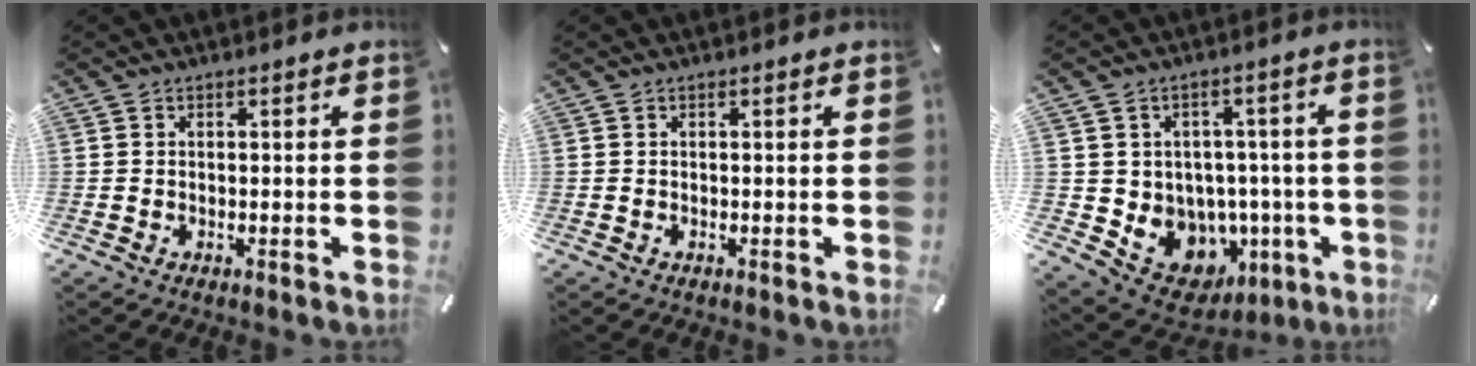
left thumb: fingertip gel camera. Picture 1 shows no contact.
{"total": 0.0}
{"total": 9.6, "force": [-2.4, 8.8, 3.1], "torque": [-0.034, -0.004, -0.021]}